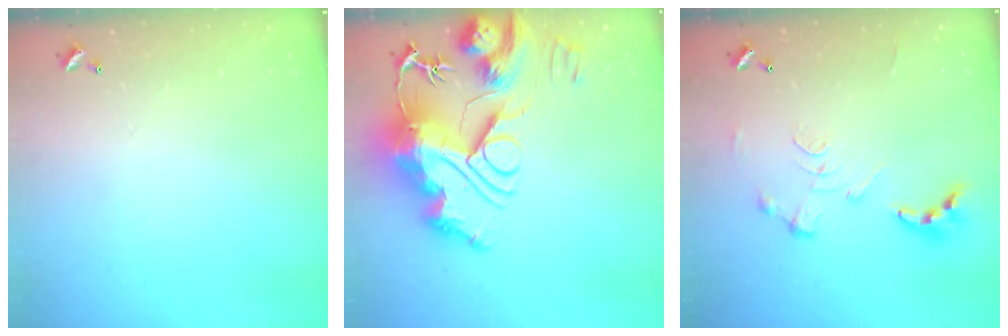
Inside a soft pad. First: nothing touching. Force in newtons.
{"total": 0.5, "press": 0.5, "slide": 0.0}
{"total": 0.0}